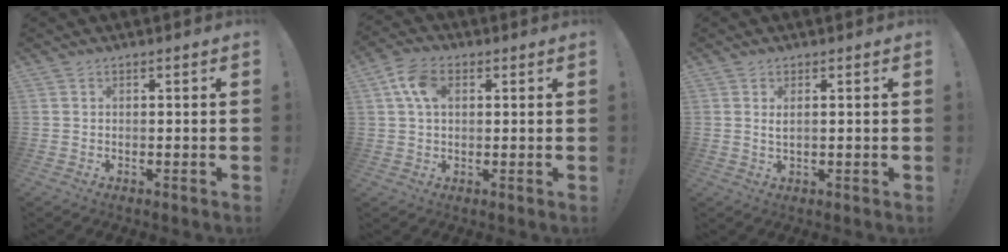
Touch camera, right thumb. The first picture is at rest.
{"total": 8.5, "force": [2.3, 5.5, 6.1], "torque": [-0.110, 0.009, 0.044]}
{"total": 1.8, "force": [1.0, 0.3, 1.5], "torque": [-0.016, -0.006, 0.013]}